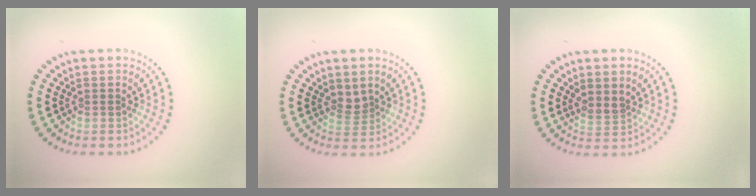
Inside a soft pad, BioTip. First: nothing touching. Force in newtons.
{"total": 1.4, "press": 1.0, "slide": 0.9}
{"total": 1.8, "press": 1.5, "slide": 1.1}